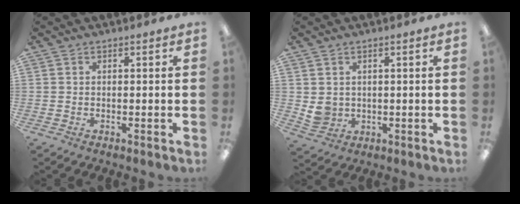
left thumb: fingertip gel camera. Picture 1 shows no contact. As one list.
[{"total": 3.9, "force": [1.6, 3.4, 1.0], "torque": [-0.018, -0.005, 0.033]}]